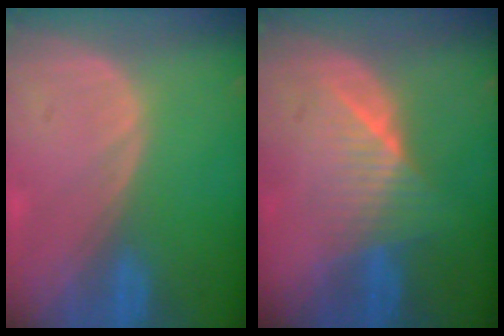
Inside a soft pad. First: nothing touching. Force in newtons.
{"total": 6.2, "press": 5.8, "slide": 2.1}